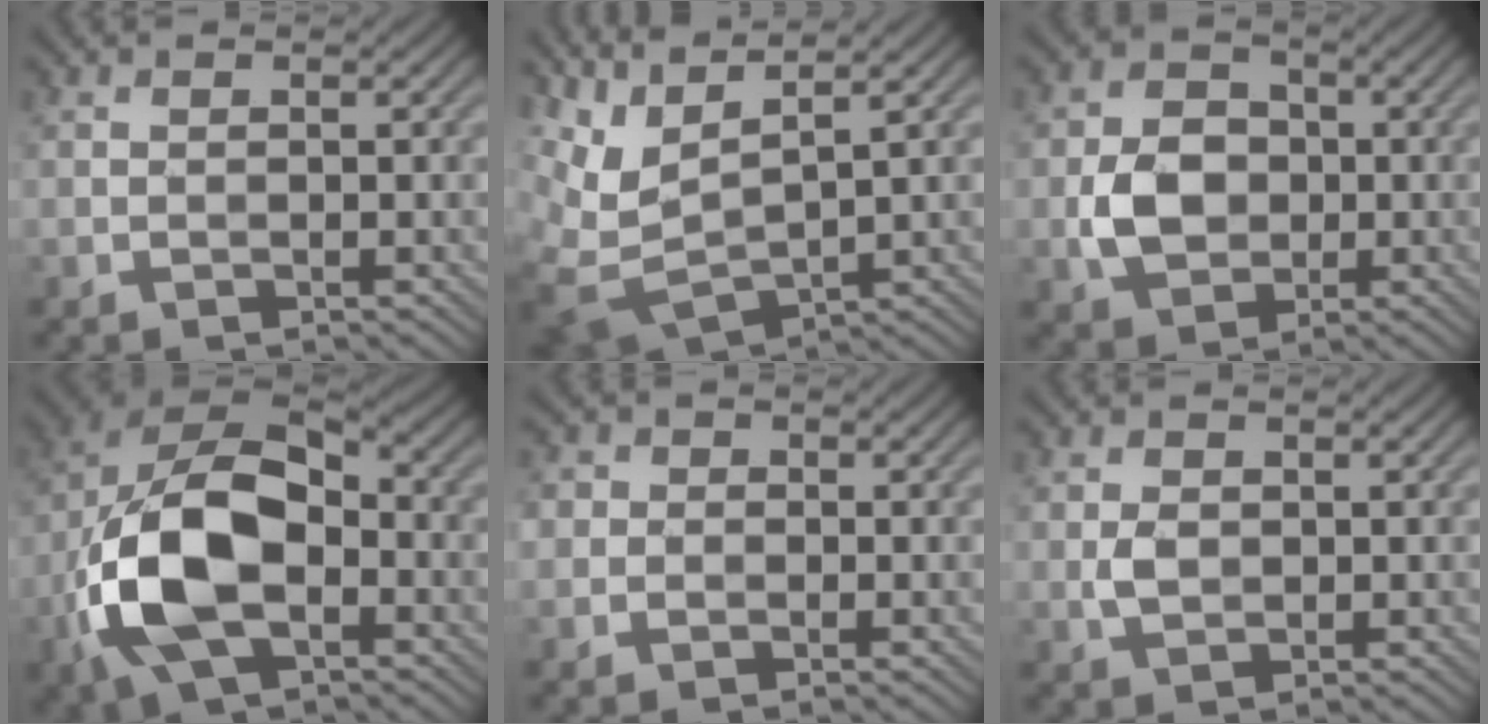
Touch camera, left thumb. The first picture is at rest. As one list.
[{"total": 7.5, "force": [4.4, 2.4, 5.6], "torque": [-0.153, 0.004, 0.093]}, {"total": 6.1, "force": [-0.9, 4.9, 3.5], "torque": [-0.073, -0.004, -0.020]}, {"total": 15.5, "force": [-4.0, 9.1, 11.9], "torque": [-0.265, -0.019, -0.080]}, {"total": 2.4, "force": [0.0, 2.3, 0.6], "torque": [0.004, 0.002, -0.034]}, {"total": 2.2, "force": [0.0, 1.6, 1.4], "torque": [-0.034, -0.002, -0.001]}]